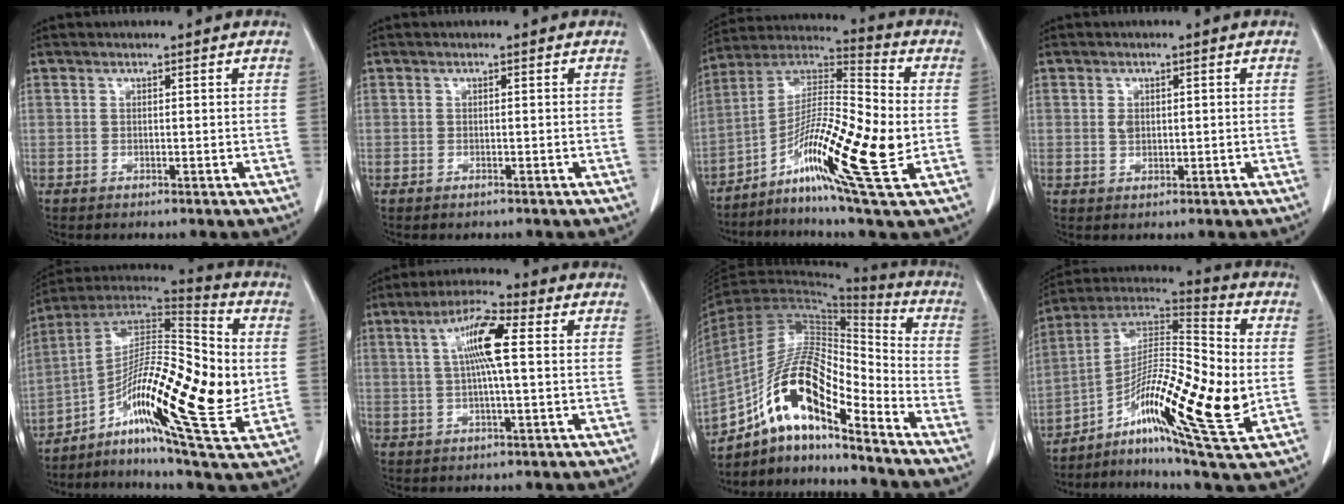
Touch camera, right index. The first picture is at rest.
{"total": 0.6, "force": [-0.5, 0.2, 0.3], "torque": [-0.009, -0.001, -0.006]}
{"total": 18.2, "force": [-4.7, 1.4, 17.6], "torque": [-0.326, -0.004, -0.089]}
{"total": 1.7, "force": [0.1, 1.2, 1.2], "torque": [-0.023, 0.003, 0.004]}
{"total": 21.9, "force": [-2.6, 4.3, 21.3], "torque": [-0.365, 0.014, -0.051]}
{"total": 8.1, "force": [1.5, 0.8, 7.9], "torque": [-0.151, 0.013, 0.023]}
{"total": 16.1, "force": [-10.1, 3.6, 12.0], "torque": [-0.229, 0.026, -0.178]}
{"total": 19.9, "force": [-4.0, 2.8, 19.3], "torque": [-0.348, 0.004, -0.075]}